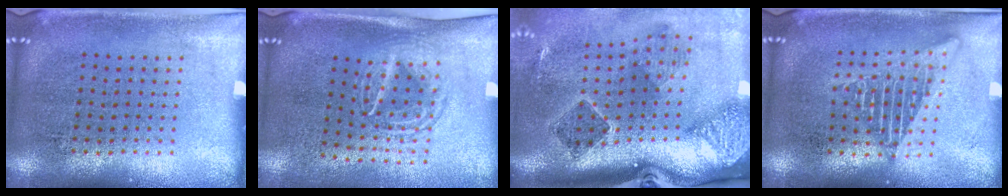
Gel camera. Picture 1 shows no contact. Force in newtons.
{"total": 1.6, "press": 1.3, "slide": 1.0}
{"total": 2.8, "press": 1.9, "slide": 2.1}
{"total": 2.6, "press": 2.6, "slide": 0.3}